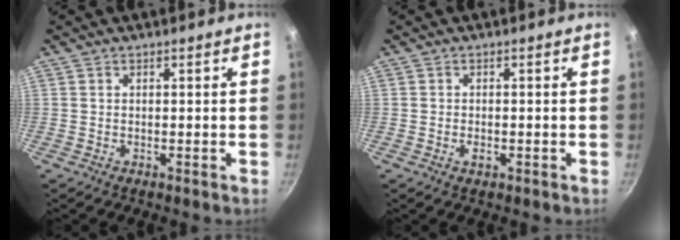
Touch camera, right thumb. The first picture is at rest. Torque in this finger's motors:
{"motor_torque": [-0.28, 0.09, -0.11, 0.00, 0.04]}